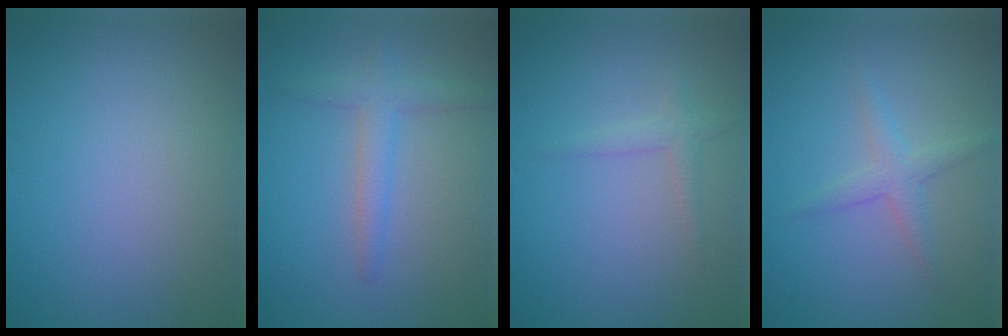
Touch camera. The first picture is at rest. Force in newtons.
{"total": 2.4, "press": 2.4, "slide": 0.2}
{"total": 1.4, "press": 1.4, "slide": 0.0}
{"total": 2.0, "press": 2.0, "slide": 0.1}